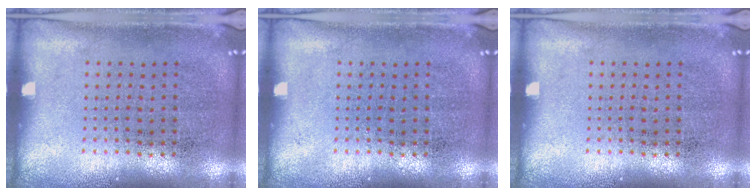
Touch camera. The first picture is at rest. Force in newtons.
{"total": 0.0}
{"total": 0.0}